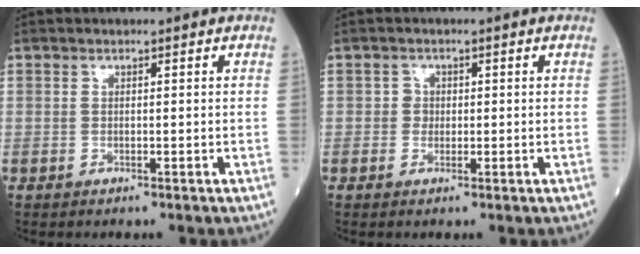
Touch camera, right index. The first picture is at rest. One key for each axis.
{"total": 1.3, "fx": -0.1, "fy": 1.3, "fz": 0.3, "tx": 0.002, "ty": 0.004, "tz": -0.003}